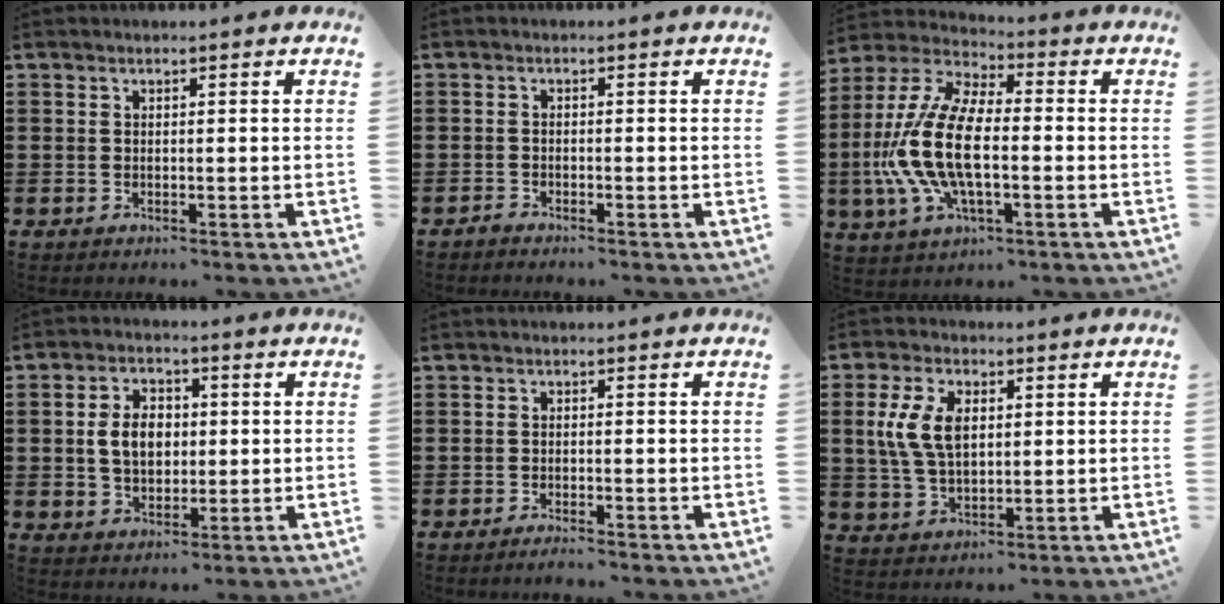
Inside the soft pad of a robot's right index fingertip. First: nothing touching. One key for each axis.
{"total": 1.0, "fx": -1.0, "fy": 0.0, "fz": 0.0, "tx": -0.002, "ty": 0.001, "tz": -0.020}
{"total": 14.0, "fx": -2.2, "fy": 6.2, "fz": 12.4, "tx": -0.300, "ty": -0.017, "tz": -0.047}
{"total": 6.1, "fx": 0.3, "fy": 4.4, "fz": 4.3, "tx": -0.099, "ty": 0.009, "tz": -0.004}
{"total": 1.1, "fx": -1.1, "fy": -0.2, "fz": 0.2, "tx": -0.004, "ty": 0.000, "tz": -0.021}
{"total": 7.9, "fx": 1.5, "fy": 4.7, "fz": 6.1, "tx": -0.151, "ty": 0.010, "tz": 0.021}